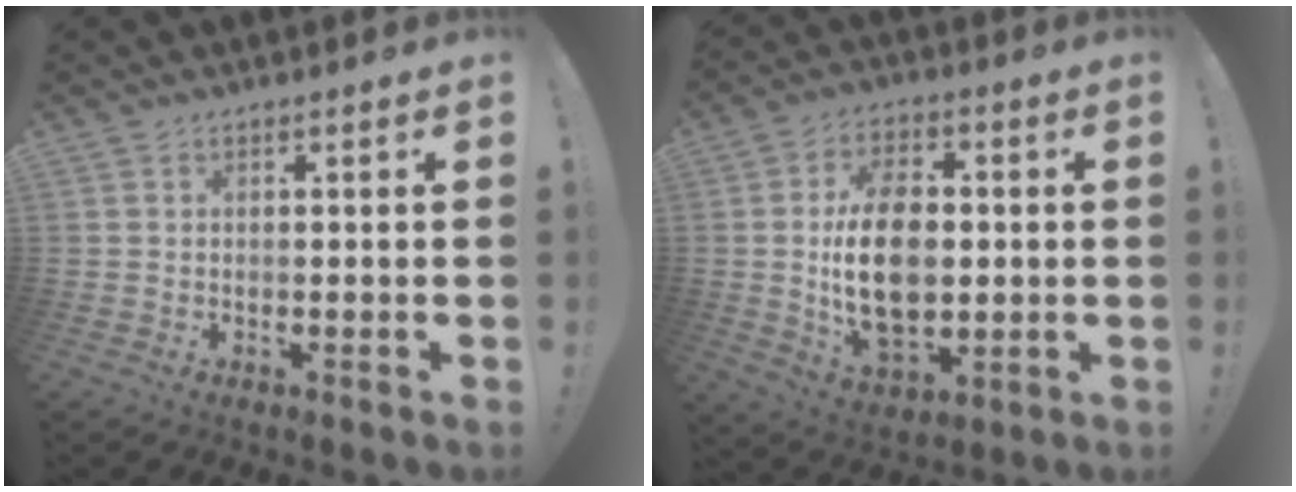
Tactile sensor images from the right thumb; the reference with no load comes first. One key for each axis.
{"total": 17.9, "fx": -0.3, "fy": 11.6, "fz": 13.7, "tx": -0.251, "ty": 0.001, "tz": -0.008}